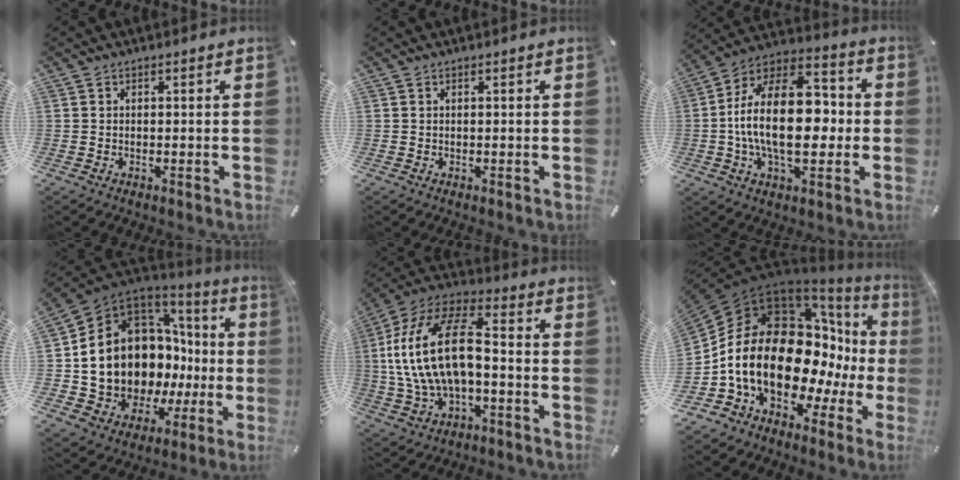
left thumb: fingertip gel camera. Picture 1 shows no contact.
{"total": 0.0}
{"total": 21.8, "force": [-1.8, 12.6, 17.7], "torque": [-0.321, 0.006, -0.035]}
{"total": 17.5, "force": [1.9, 13.5, 11.0], "torque": [-0.211, -0.057, 0.070]}
{"total": 19.4, "force": [-1.1, 11.2, 15.9], "torque": [-0.333, 0.019, -0.022]}
{"total": 25.3, "force": [-1.5, 16.4, 19.2], "torque": [-0.374, -0.036, 0.002]}